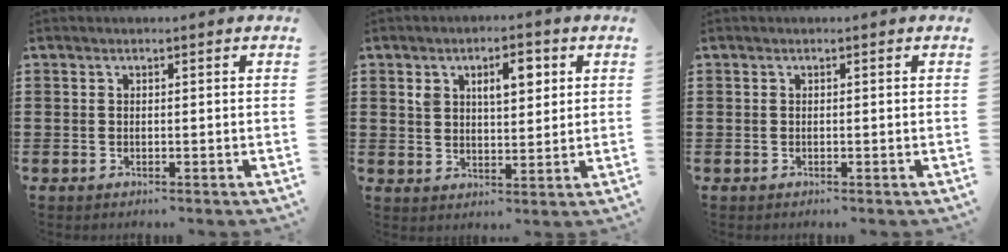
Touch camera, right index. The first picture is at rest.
{"total": 5.8, "force": [2.2, 2.7, 4.6], "torque": [-0.068, -0.003, 0.030]}
{"total": 0.0}